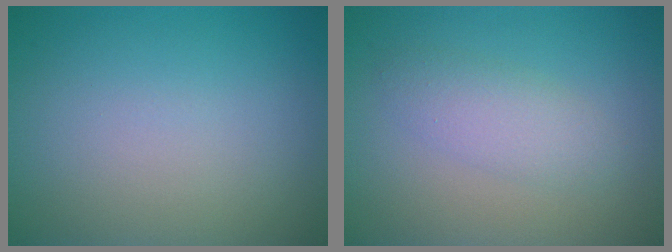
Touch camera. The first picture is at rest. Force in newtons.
{"total": 2.5, "press": 2.5, "slide": 0.1}